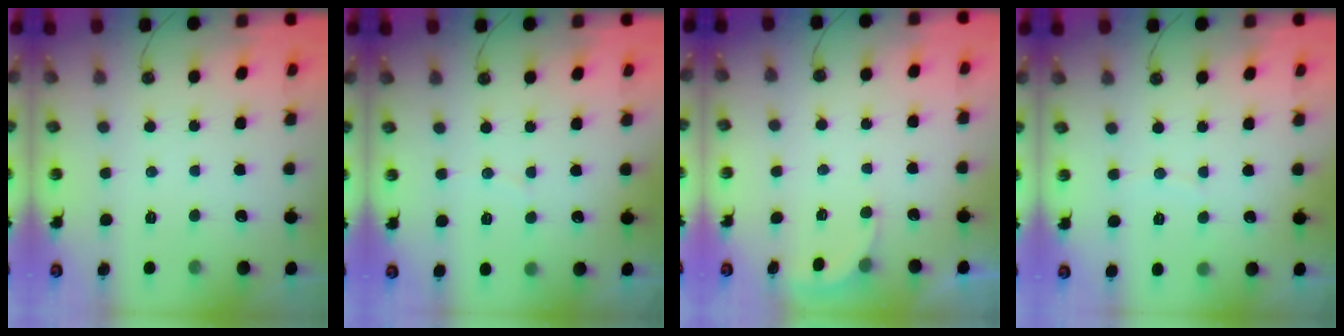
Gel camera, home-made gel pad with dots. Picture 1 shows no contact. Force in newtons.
{"total": 1.8, "press": 1.5, "slide": 1.1}
{"total": 2.5, "press": 2.4, "slide": 0.4}
{"total": 2.4, "press": 2.4, "slide": 0.3}